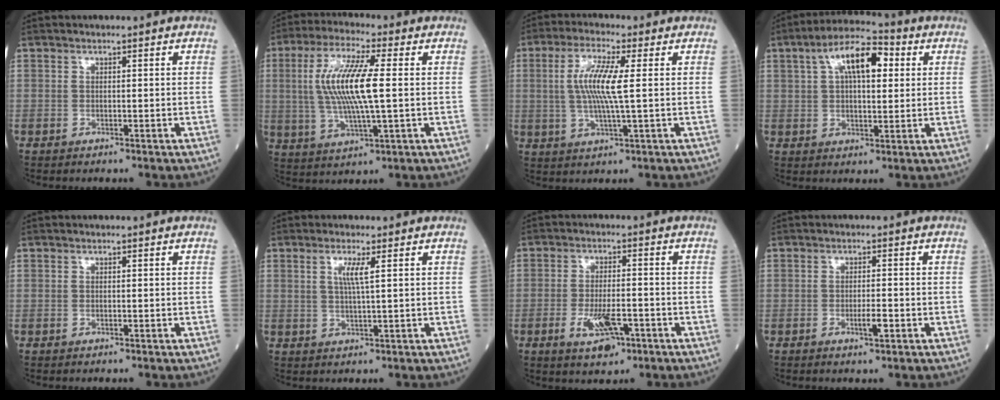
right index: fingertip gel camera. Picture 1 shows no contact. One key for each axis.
{"total": 12.3, "fx": 1.1, "fy": 1.7, "fz": 12.2, "tx": -0.251, "ty": 0.004, "tz": 0.020}
{"total": 8.3, "fx": 1.0, "fy": 0.4, "fz": 8.2, "tx": -0.174, "ty": 0.001, "tz": 0.017}
{"total": 10.7, "fx": 3.6, "fy": 3.8, "fz": 9.3, "tx": -0.165, "ty": 0.032, "tz": 0.057}
{"total": 0.0}
{"total": 3.2, "fx": 1.1, "fy": -0.2, "fz": 3.0, "tx": -0.063, "ty": -0.002, "tz": 0.020}
{"total": 6.2, "fx": -2.8, "fy": 2.3, "fz": 5.1, "tx": -0.098, "ty": -0.006, "tz": -0.039}
{"total": 2.3, "fx": -0.9, "fy": 0.3, "fz": 2.1, "tx": -0.036, "ty": -0.002, "tz": -0.015}